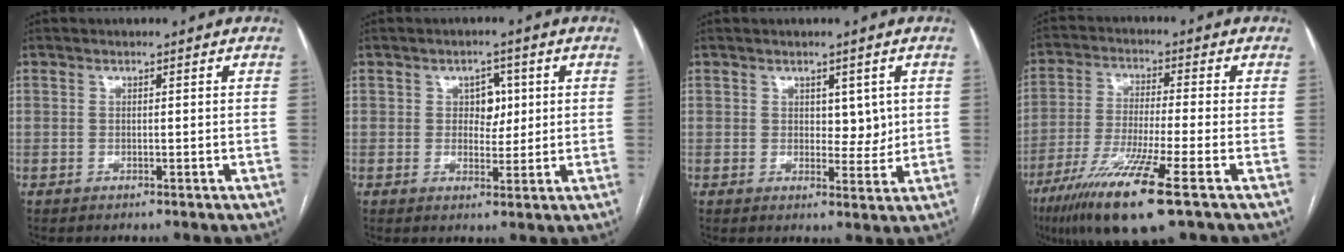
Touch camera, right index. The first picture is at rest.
{"total": 3.6, "force": [0.9, 2.5, 2.5], "torque": [-0.027, 0.008, 0.015]}
{"total": 3.6, "force": [1.0, 2.0, 2.7], "torque": [-0.032, -0.004, 0.017]}
{"total": 13.6, "force": [-7.6, 0.0, 11.3], "torque": [-0.229, -0.036, -0.137]}